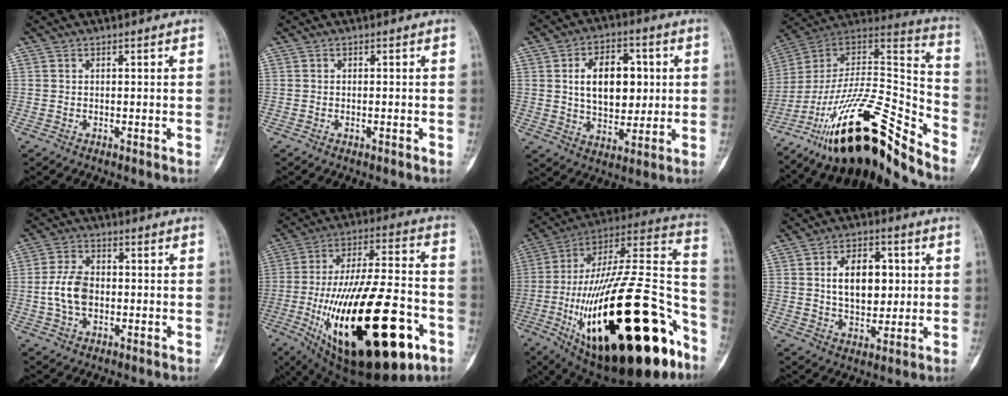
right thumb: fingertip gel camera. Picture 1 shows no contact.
{"total": 0.7, "force": [-0.3, 0.2, 0.6], "torque": [-0.014, 0.004, -0.002]}
{"total": 13.5, "force": [2.2, 8.6, 10.2], "torque": [-0.127, -0.001, 0.039]}
{"total": 26.3, "force": [-19.0, 6.3, 17.0], "torque": [-0.250, 0.109, -0.323]}
{"total": 7.5, "force": [-0.8, 4.9, 5.6], "torque": [-0.107, 0.013, -0.017]}
{"total": 35.1, "force": [-12.2, 13.4, 30.1], "torque": [-0.513, 0.023, -0.181]}
{"total": 43.8, "force": [-17.4, 16.5, 36.7], "torque": [-0.560, 0.052, -0.273]}
{"total": 11.4, "force": [1.8, 7.3, 8.6], "torque": [-0.110, -0.002, 0.035]}